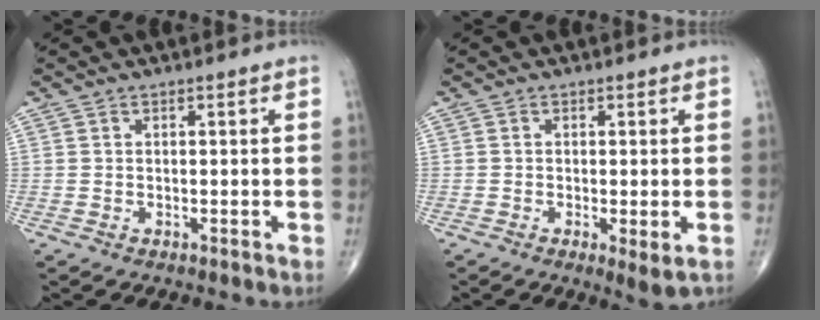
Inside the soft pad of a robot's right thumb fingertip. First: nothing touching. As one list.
[{"total": 3.4, "force": [-1.0, 0.8, 3.1], "torque": [-0.055, -0.013, -0.016]}]